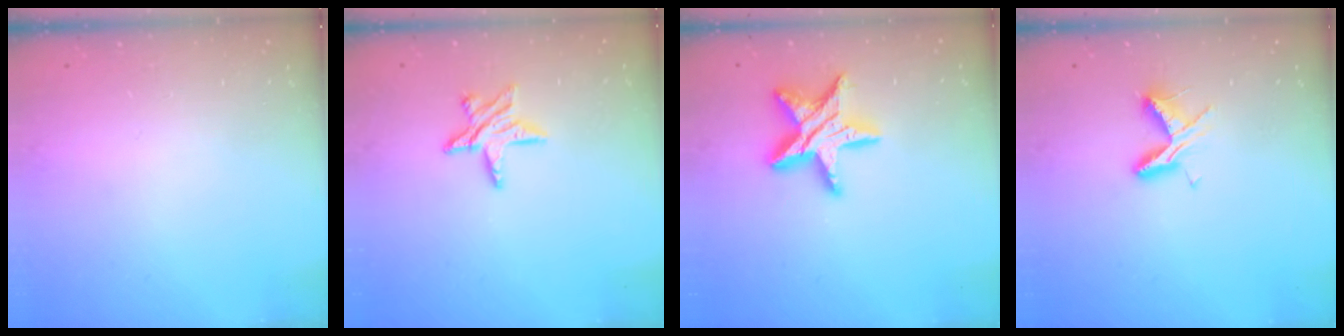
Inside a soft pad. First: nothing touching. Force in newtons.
{"total": 8.9, "press": 8.9, "slide": 0.8}
{"total": 15.3, "press": 15.3, "slide": 1.0}
{"total": 5.9, "press": 5.9, "slide": 0.5}